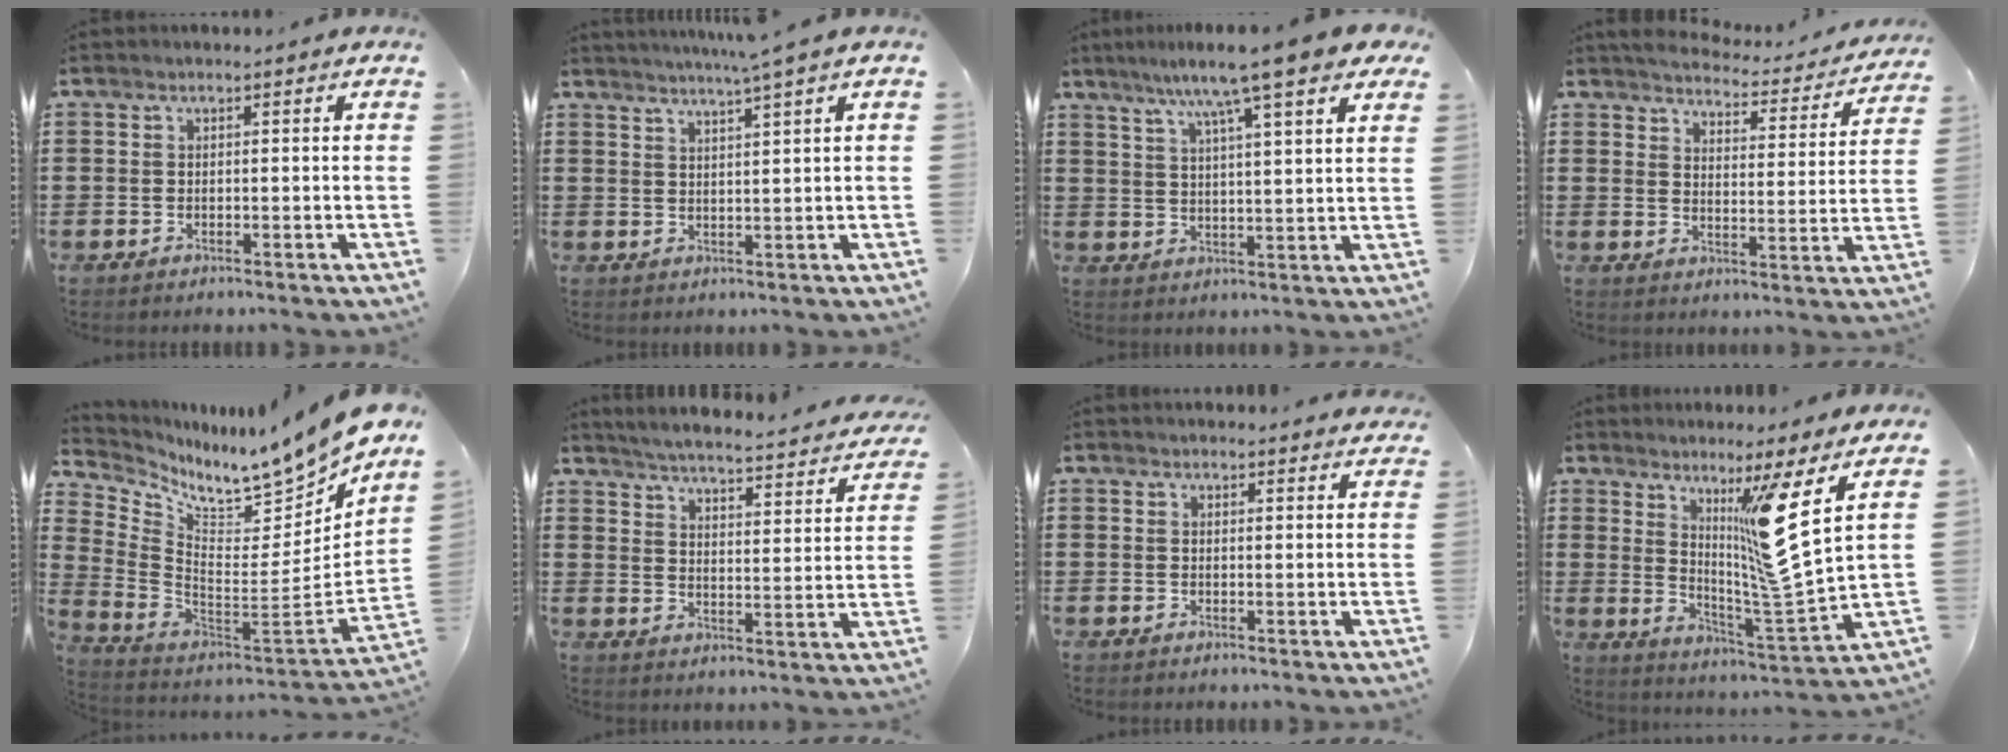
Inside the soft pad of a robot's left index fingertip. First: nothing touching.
{"total": 3.2, "force": [2.7, -1.3, 1.3], "torque": [-0.030, -0.011, 0.044]}
{"total": 9.6, "force": [7.3, 0.3, 6.2], "torque": [-0.126, -0.025, 0.119]}
{"total": 3.7, "force": [3.7, 0.0, 0.5], "torque": [-0.024, -0.033, 0.057]}
{"total": 8.7, "force": [7.9, 0.7, 3.4], "torque": [-0.070, -0.089, 0.125]}
{"total": 3.6, "force": [3.4, -0.5, 1.0], "torque": [-0.041, -0.035, 0.050]}
{"total": 2.1, "force": [2.1, 0.3, -0.1], "torque": [-0.003, -0.004, 0.042]}
{"total": 11.6, "force": [6.2, -0.8, 9.8], "torque": [-0.166, -0.058, 0.089]}